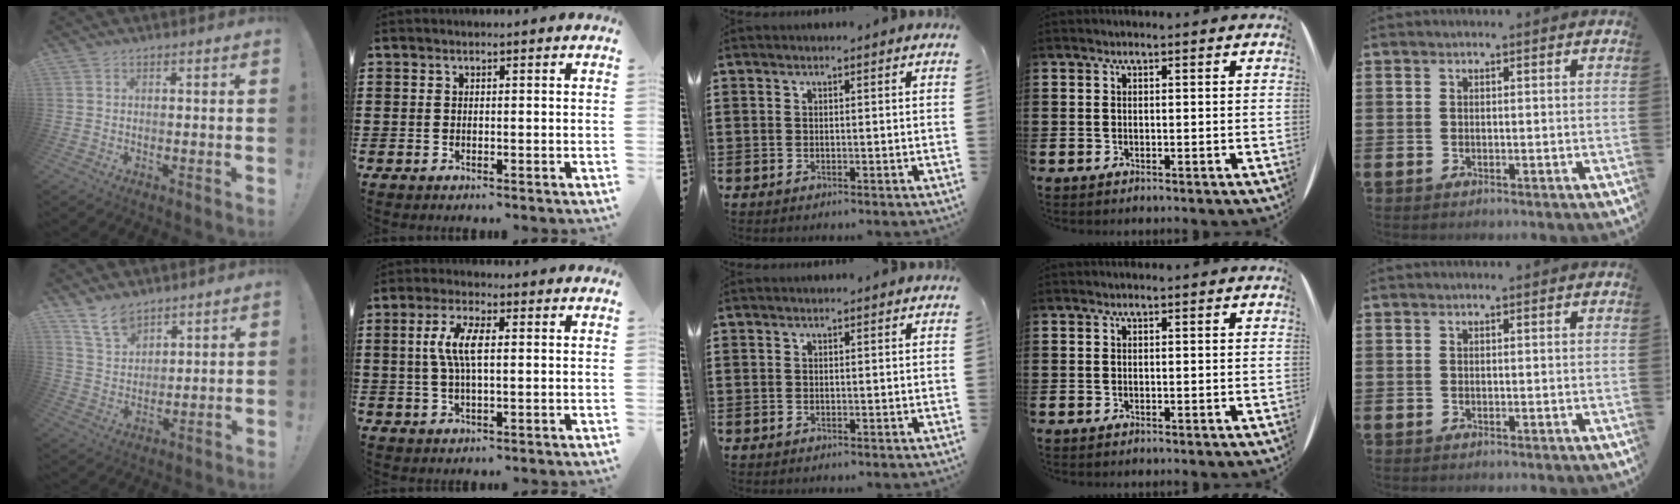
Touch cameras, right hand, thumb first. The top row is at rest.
{"thumb": {"total": 8.5, "force": [7.0, 3.8, 2.8], "torque": [-0.060, -0.042, 0.137]}, "index": {"total": 6.3, "force": [0.7, 2.2, 5.9], "torque": [-0.129, 0.005, 0.004]}}